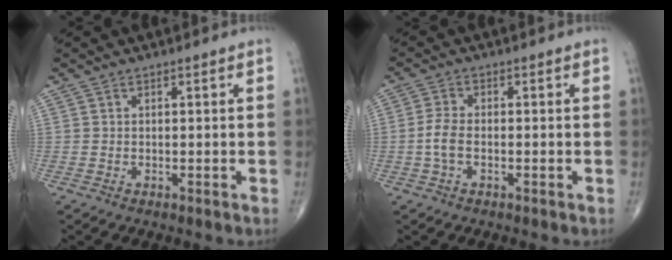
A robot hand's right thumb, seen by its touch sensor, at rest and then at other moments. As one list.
[{"total": 3.6, "force": [-0.8, 1.9, 3.0], "torque": [-0.070, 0.012, -0.021]}]